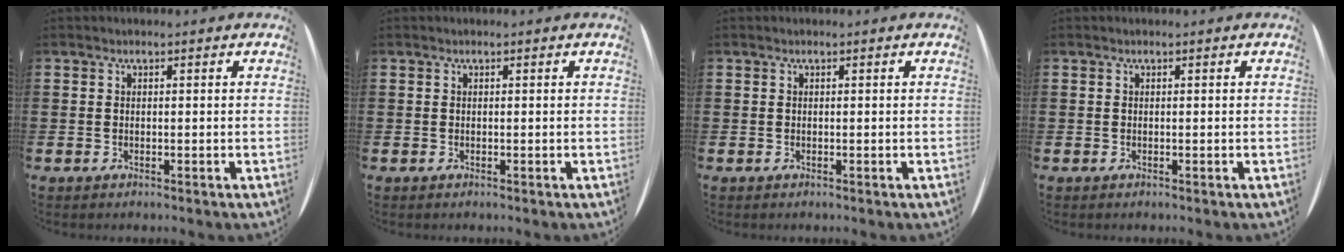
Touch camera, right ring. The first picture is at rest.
{"total": 0.0}
{"total": 0.0}
{"total": 0.0}